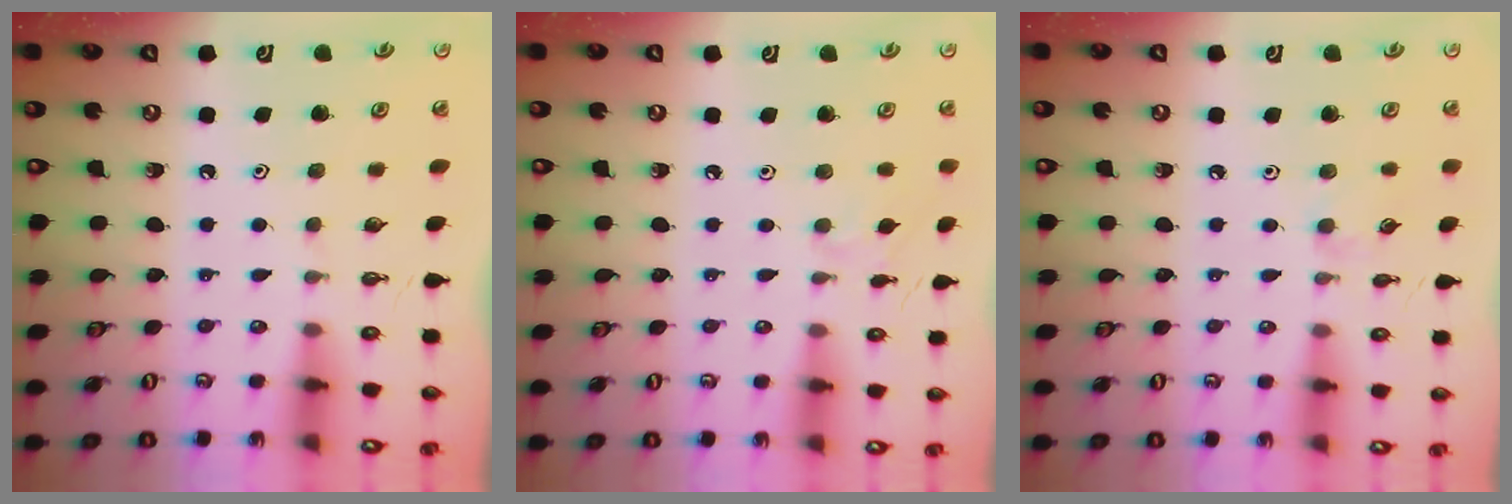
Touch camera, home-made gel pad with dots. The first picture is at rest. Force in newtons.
{"total": 3.1, "press": 3.1, "slide": 0.6}
{"total": 6.1, "press": 6.0, "slide": 0.6}